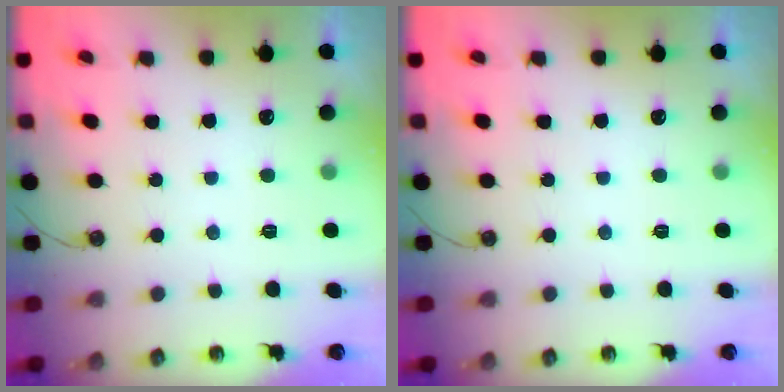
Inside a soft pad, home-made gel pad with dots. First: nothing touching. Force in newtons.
{"total": 0.0}